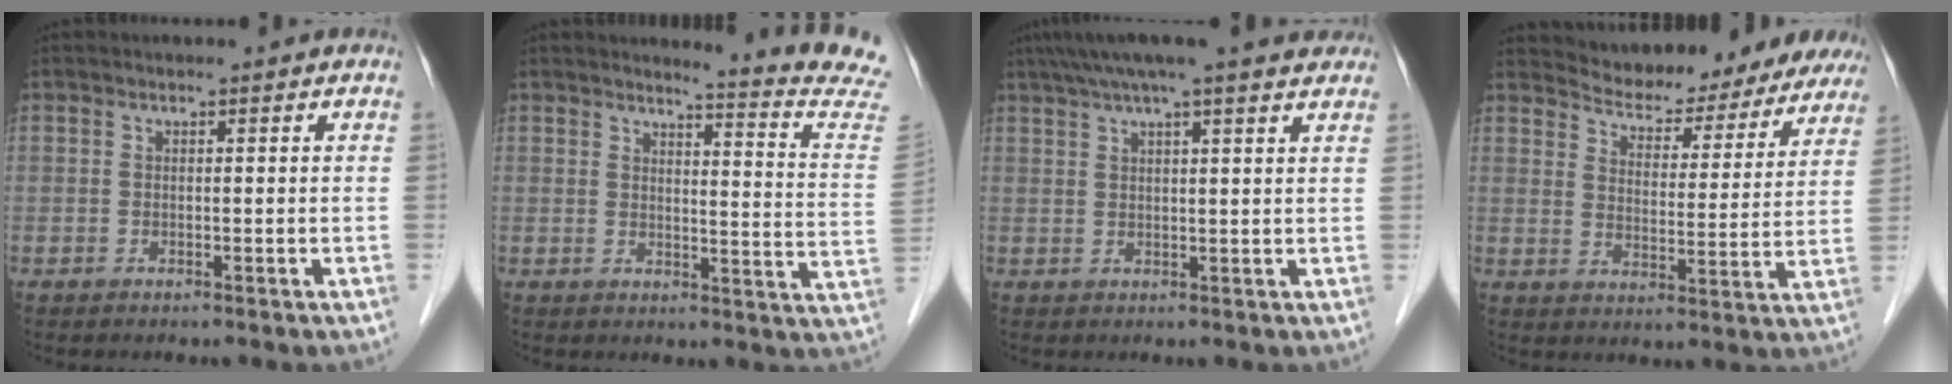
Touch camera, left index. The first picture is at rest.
{"total": 13.3, "force": [12.8, -1.5, 3.2], "torque": [-0.036, -0.105, 0.125]}
{"total": 13.3, "force": [10.9, 0.6, 7.6], "torque": [-0.124, 0.044, 0.141]}
{"total": 17.8, "force": [16.6, 4.8, 4.1], "torque": [-0.038, -0.009, 0.206]}